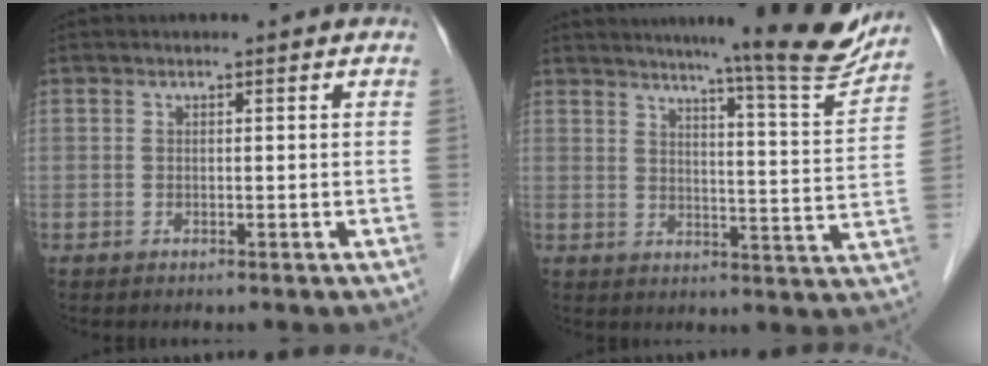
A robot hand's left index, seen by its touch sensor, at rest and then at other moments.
{"total": 14.6, "force": [13.0, -0.6, 6.8], "torque": [-0.093, -0.038, 0.157]}